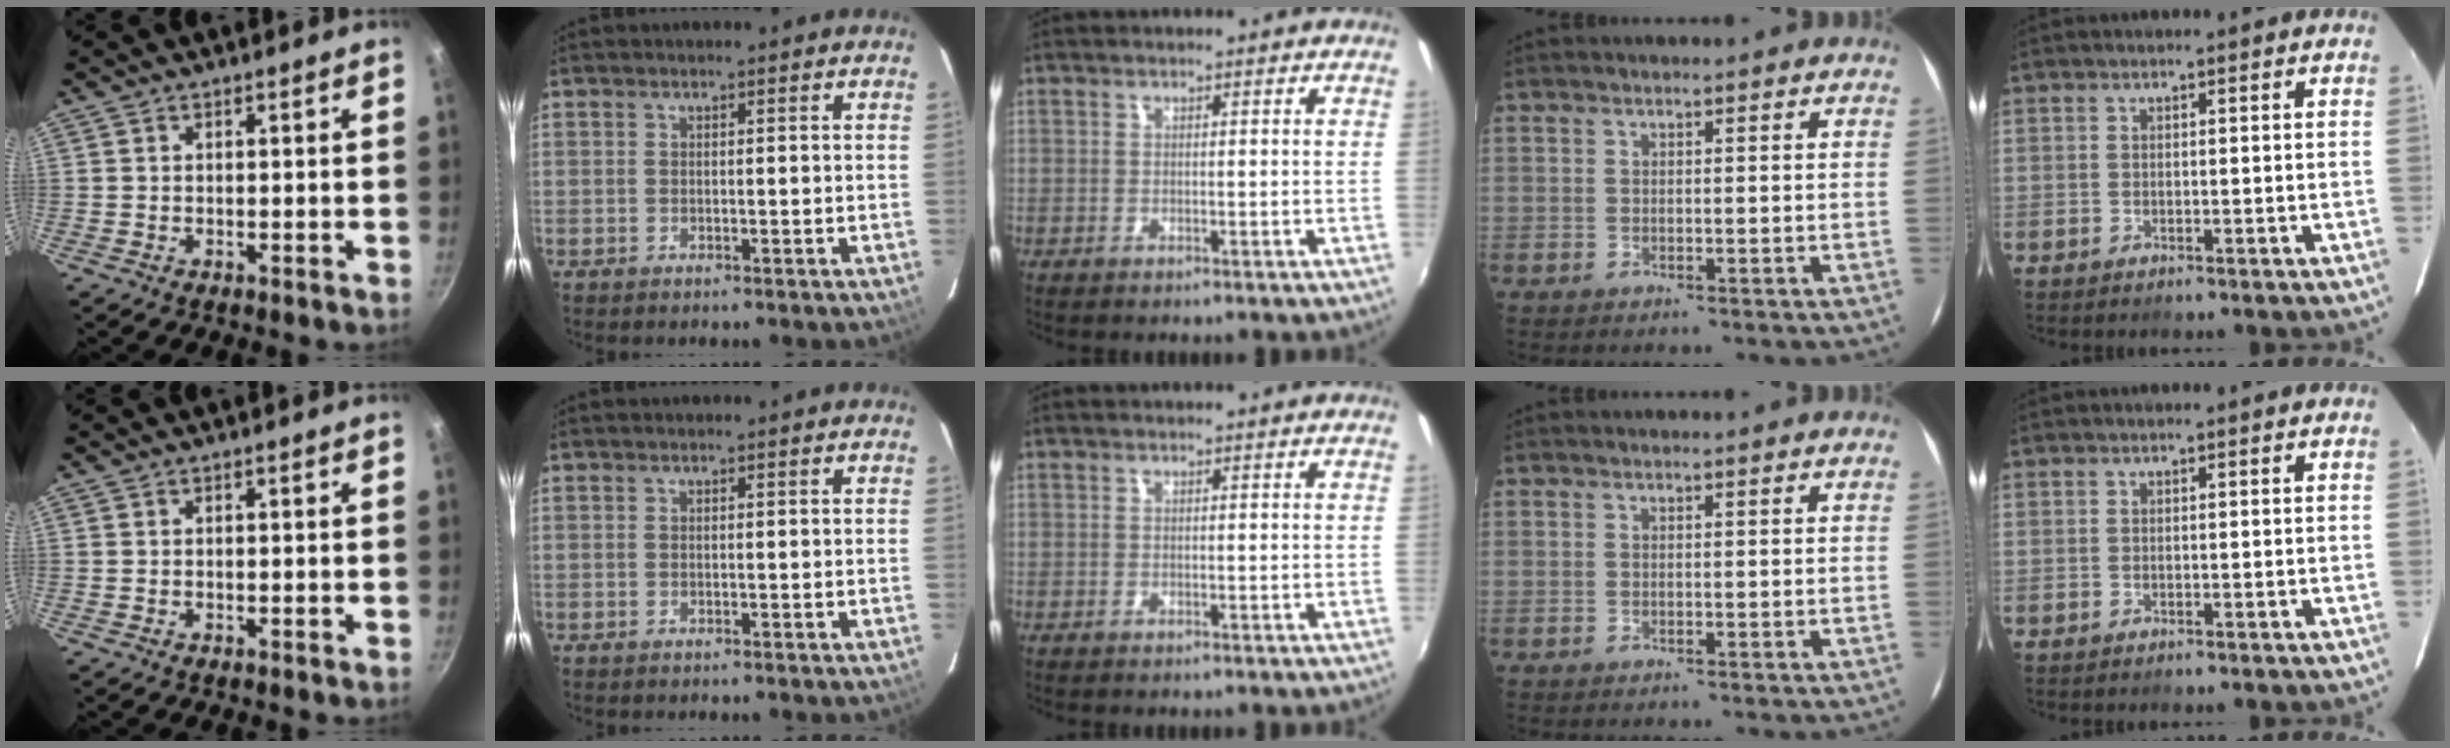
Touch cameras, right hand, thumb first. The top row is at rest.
{}